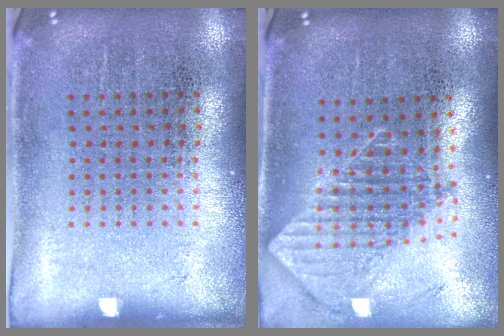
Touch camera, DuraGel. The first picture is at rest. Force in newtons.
{"total": 1.8, "press": 1.5, "slide": 1.1}